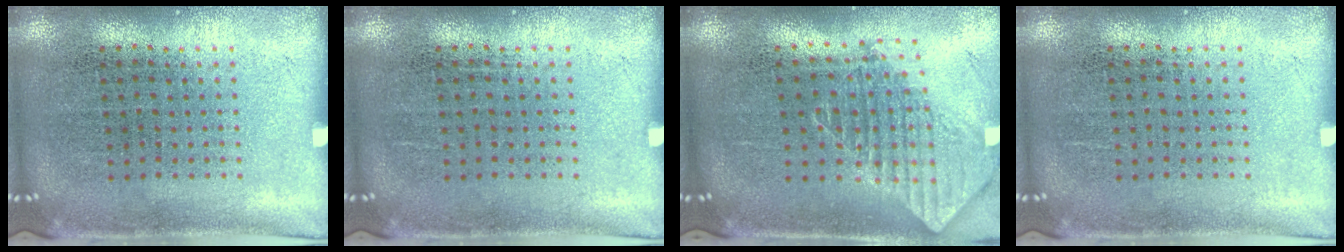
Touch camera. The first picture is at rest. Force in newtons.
{"total": 0.0}
{"total": 1.9, "press": 1.5, "slide": 1.2}
{"total": 0.0}